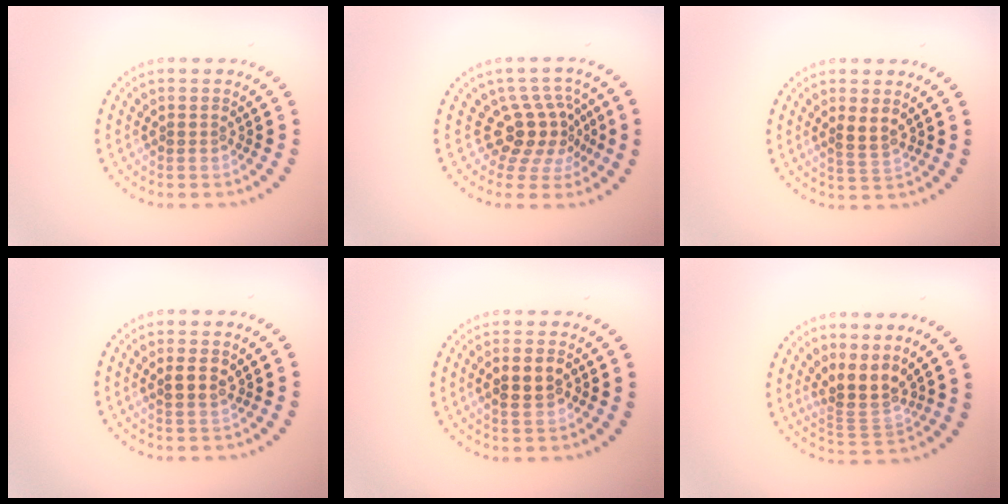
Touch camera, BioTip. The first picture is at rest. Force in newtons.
{"total": 3.9, "press": 2.7, "slide": 2.8}
{"total": 1.8, "press": 1.6, "slide": 0.9}
{"total": 1.3, "press": 1.2, "slide": 0.5}
{"total": 2.5, "press": 2.5, "slide": 0.2}
{"total": 3.5, "press": 2.7, "slide": 2.2}